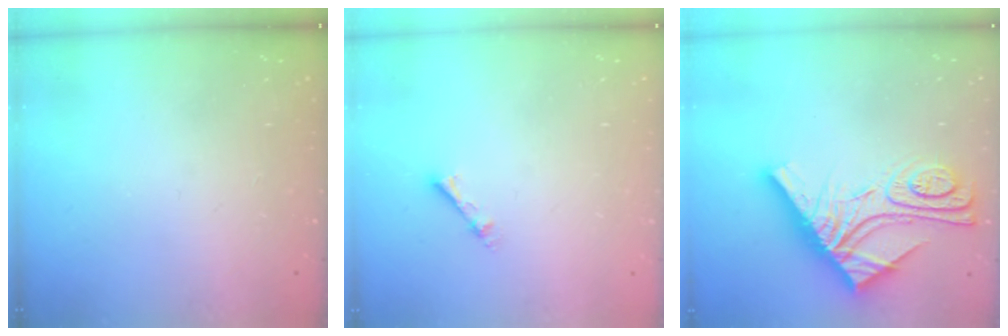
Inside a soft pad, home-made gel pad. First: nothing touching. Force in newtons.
{"total": 3.3, "press": 3.2, "slide": 0.4}
{"total": 21.9, "press": 21.8, "slide": 2.1}